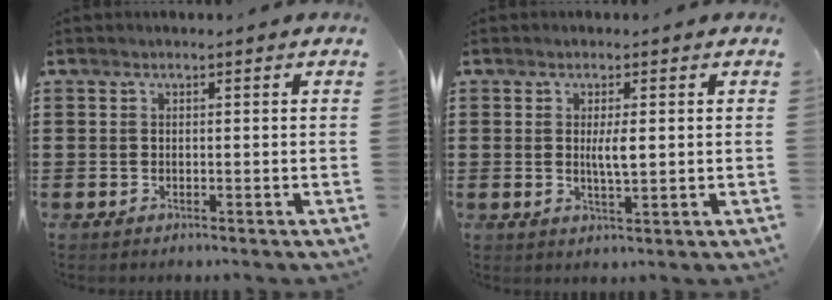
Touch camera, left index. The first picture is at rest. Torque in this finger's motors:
{"motor_torque": [0.77, 0.00, 0.17, 0.07]}